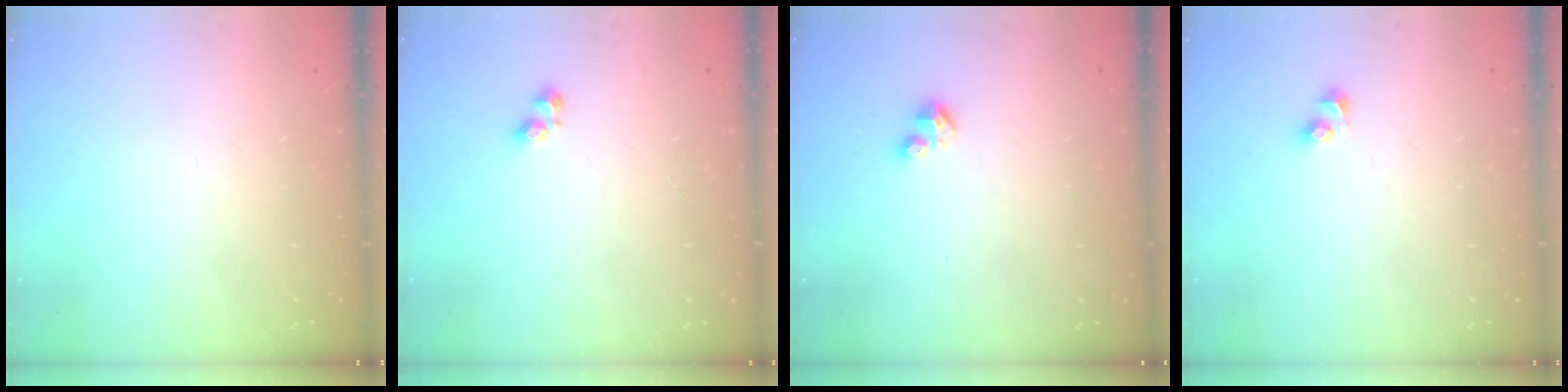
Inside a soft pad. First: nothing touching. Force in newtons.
{"total": 3.0, "press": 2.9, "slide": 0.6}
{"total": 2.9, "press": 2.8, "slide": 0.6}
{"total": 2.7, "press": 2.5, "slide": 1.2}